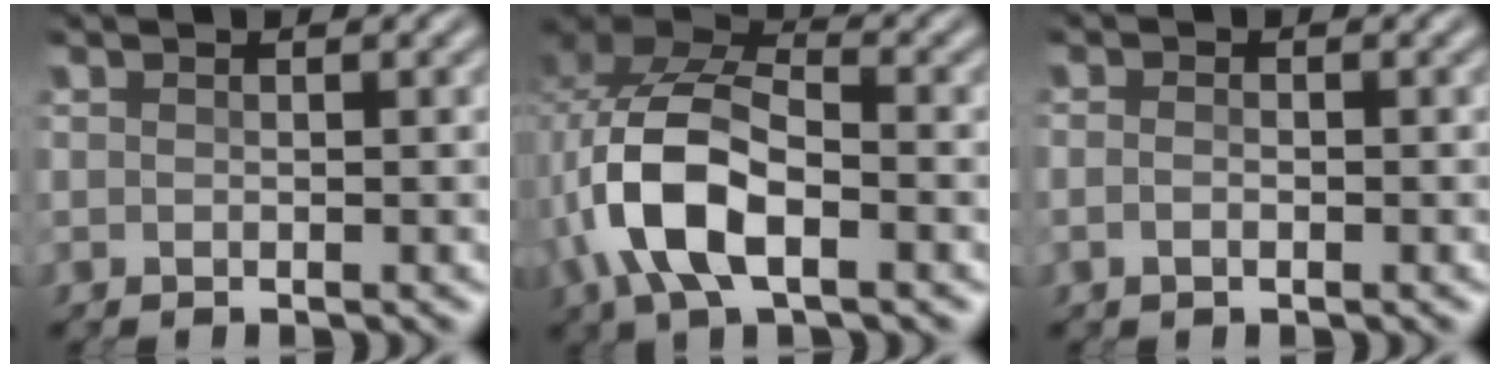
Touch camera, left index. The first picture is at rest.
{"total": 8.5, "force": [-2.5, 4.3, 6.9], "torque": [-0.151, 0.012, -0.055]}
{"total": 0.8, "force": [-0.4, 0.4, 0.6], "torque": [-0.017, 0.004, -0.012]}